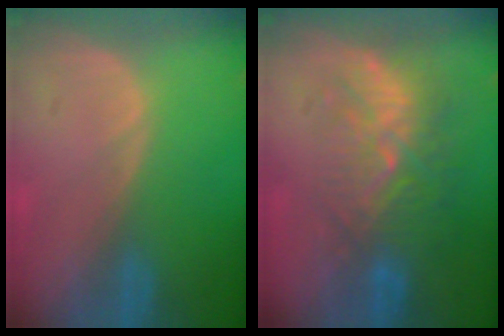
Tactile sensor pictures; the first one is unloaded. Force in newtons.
{"total": 9.0, "press": 8.4, "slide": 3.3}